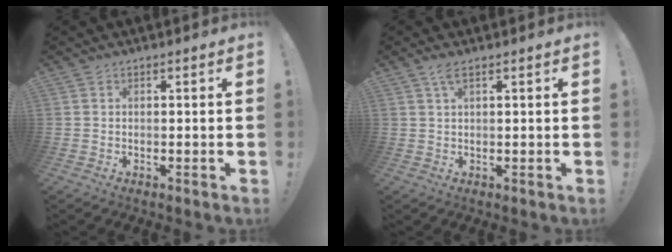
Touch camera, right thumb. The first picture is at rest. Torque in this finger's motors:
{"motor_torque": [-0.16, -0.23, 0.23, -0.07, 0.04]}